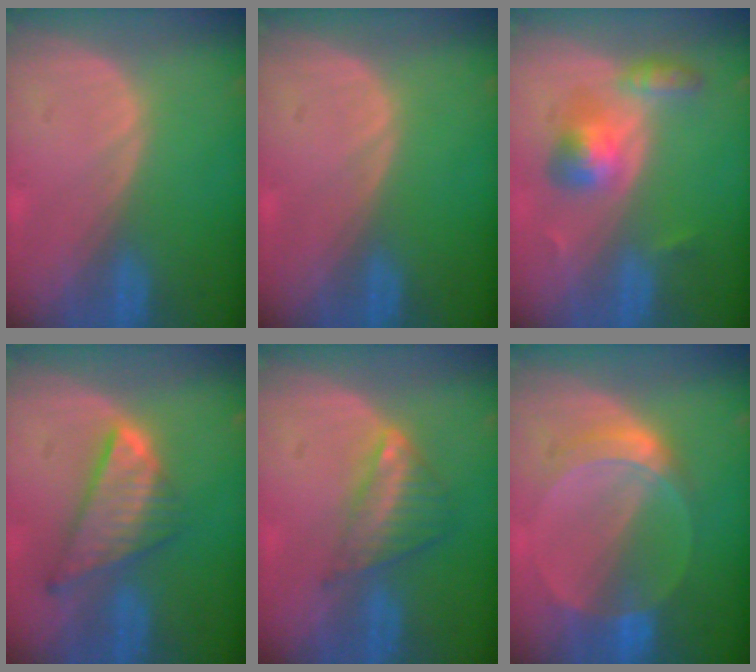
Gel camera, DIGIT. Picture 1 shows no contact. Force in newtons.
{"total": 0.0}
{"total": 5.5, "press": 5.3, "slide": 1.6}
{"total": 8.7, "press": 7.5, "slide": 4.4}
{"total": 6.1, "press": 5.3, "slide": 3.0}
{"total": 6.1, "press": 5.6, "slide": 2.2}